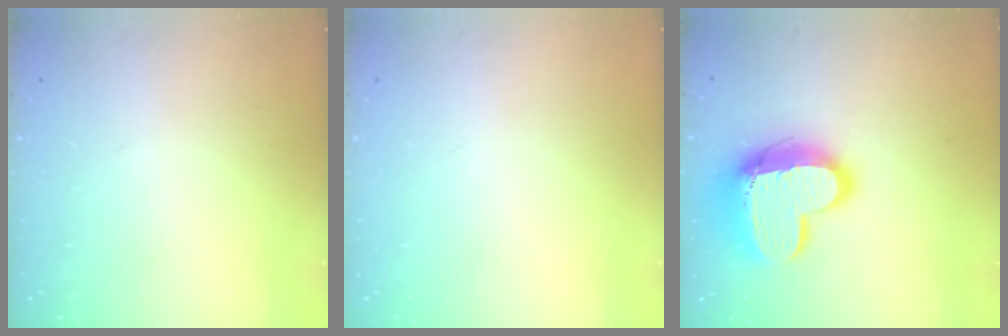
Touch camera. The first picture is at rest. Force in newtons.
{"total": 0.0}
{"total": 17.4, "press": 17.3, "slide": 1.3}